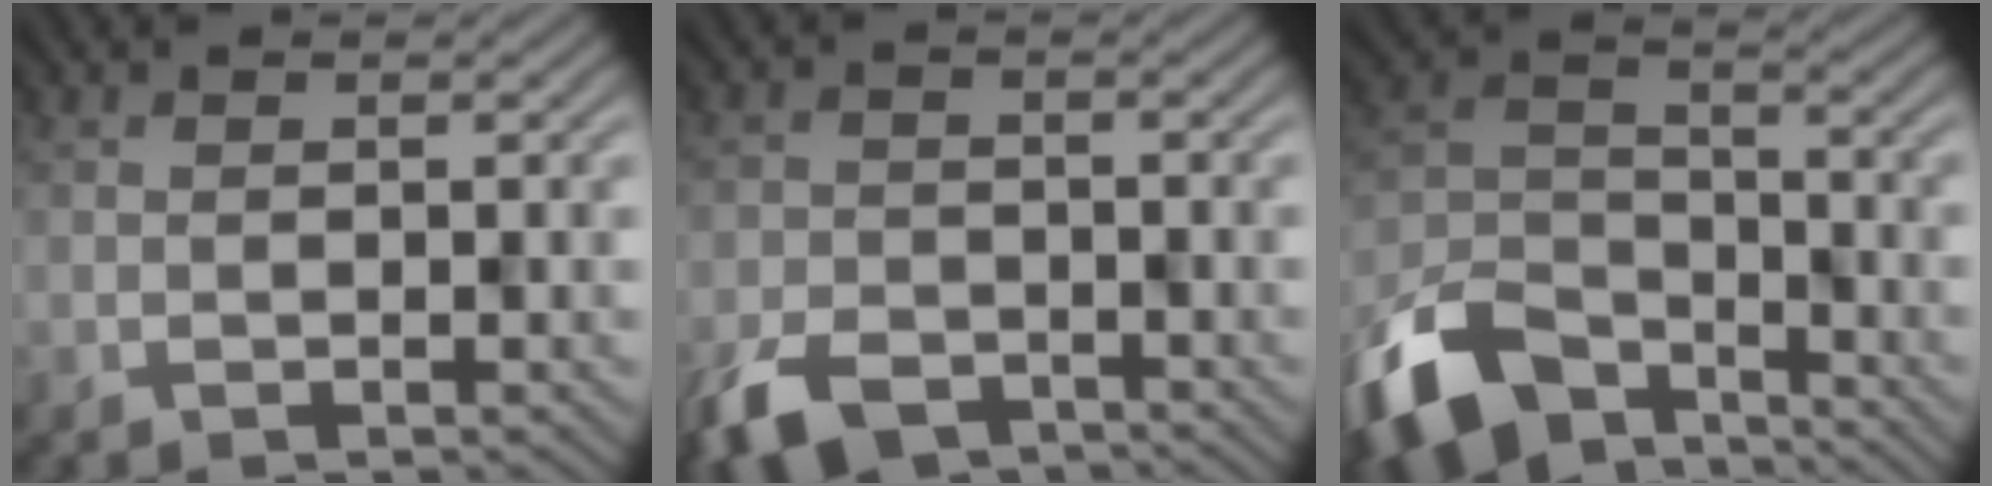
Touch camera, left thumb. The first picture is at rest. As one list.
[{"total": 6.2, "force": [-5.5, 2.3, 1.7], "torque": [-0.043, -0.016, -0.082]}, {"total": 11.6, "force": [-9.9, 4.6, 3.8], "torque": [-0.093, -0.017, -0.172]}]